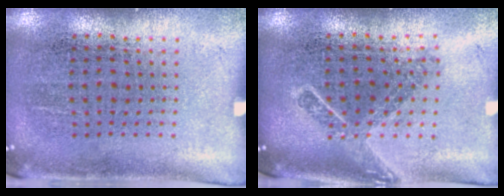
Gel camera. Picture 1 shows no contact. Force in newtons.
{"total": 1.8, "press": 1.4, "slide": 1.2}